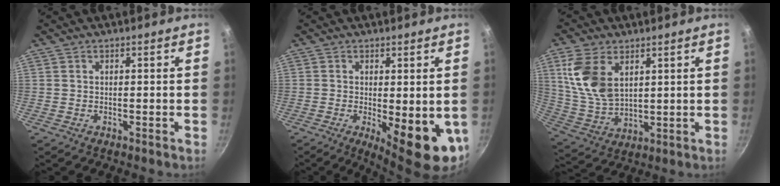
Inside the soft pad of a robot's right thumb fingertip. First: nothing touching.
{"total": 11.9, "force": [-2.4, 4.1, 11.0], "torque": [-0.125, -0.011, -0.019]}
{"total": 12.3, "force": [4.5, 7.5, 8.7], "torque": [-0.162, -0.022, 0.102]}